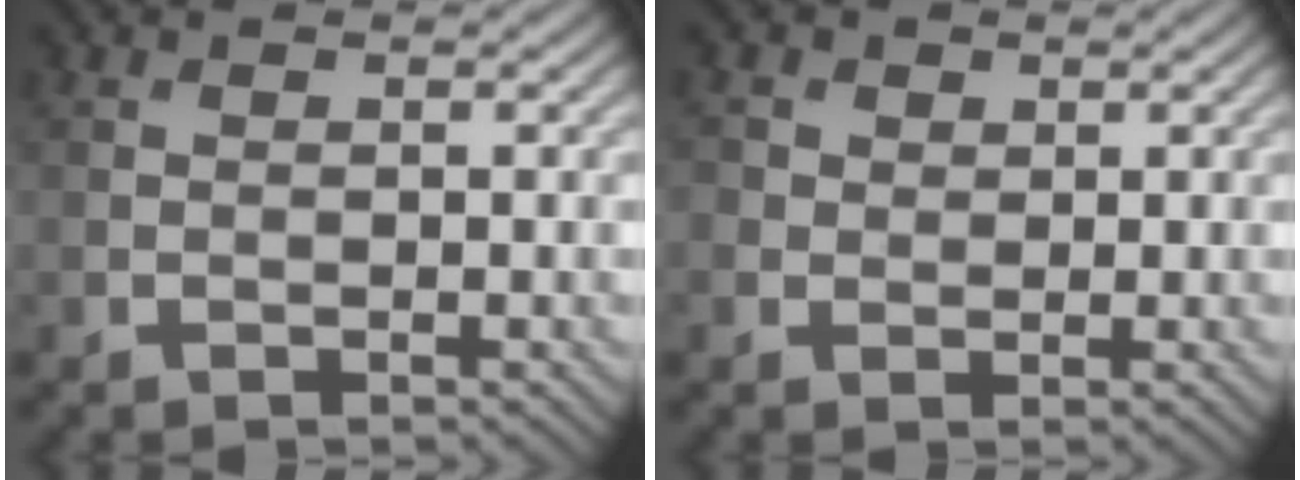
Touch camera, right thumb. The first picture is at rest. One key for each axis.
{"total": 2.2, "fx": 0.8, "fy": 2.0, "fz": 0.7, "tx": -0.025, "ty": 0.004, "tz": 0.009}